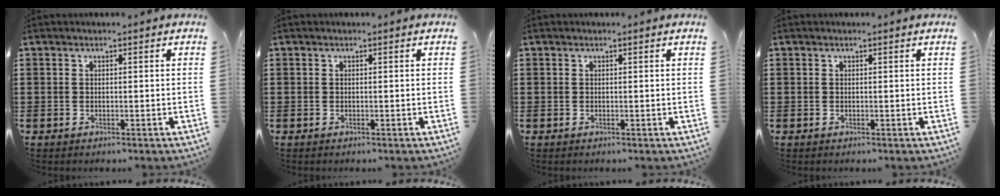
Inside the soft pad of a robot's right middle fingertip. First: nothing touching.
{"total": 0.0}
{"total": 0.0}
{"total": 0.0}